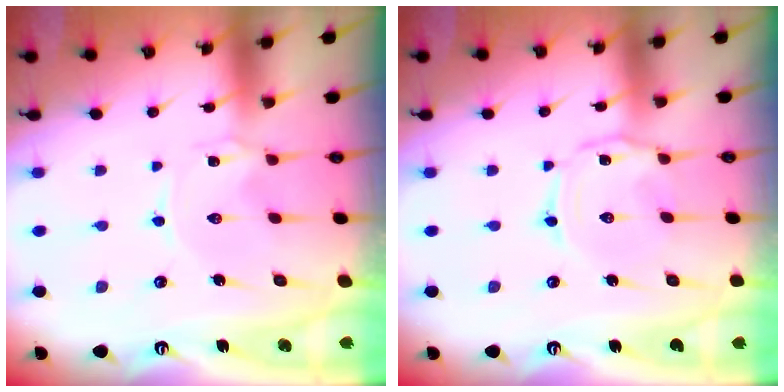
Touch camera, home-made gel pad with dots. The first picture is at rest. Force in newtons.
{"total": 2.5, "press": 2.4, "slide": 0.4}